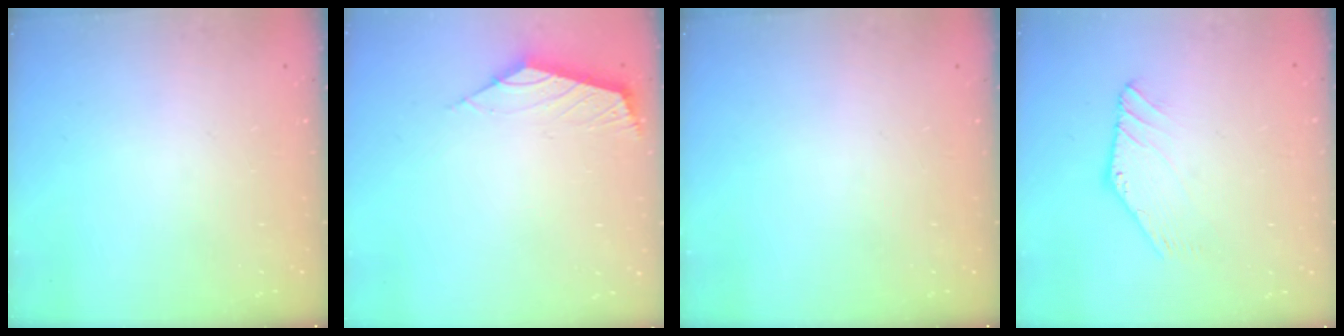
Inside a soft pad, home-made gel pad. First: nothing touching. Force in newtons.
{"total": 2.7, "press": 2.6, "slide": 0.6}
{"total": 0.0}
{"total": 1.2, "press": 1.2, "slide": 0.1}